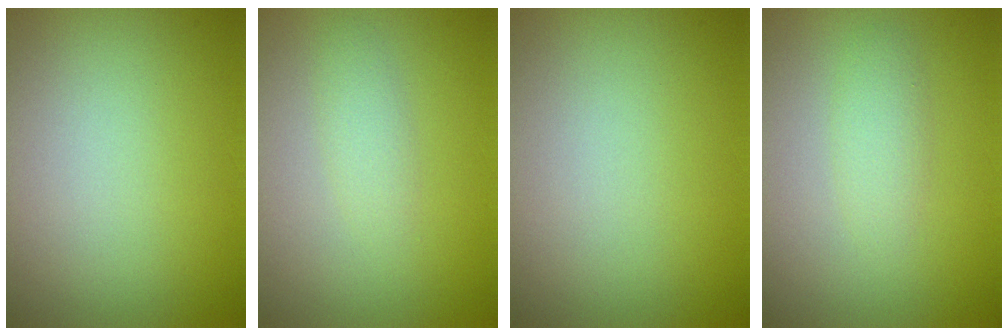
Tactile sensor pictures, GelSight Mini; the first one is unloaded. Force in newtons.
{"total": 1.4, "press": 1.4, "slide": 0.0}
{"total": 0.0}
{"total": 1.6, "press": 1.6, "slide": 0.1}